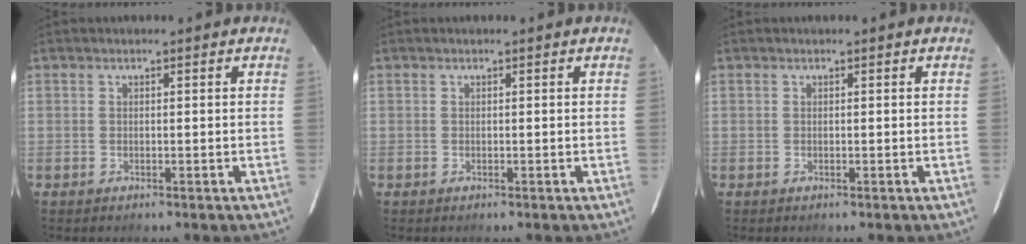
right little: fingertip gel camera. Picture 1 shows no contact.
{"total": 0.0}
{"total": 0.0}